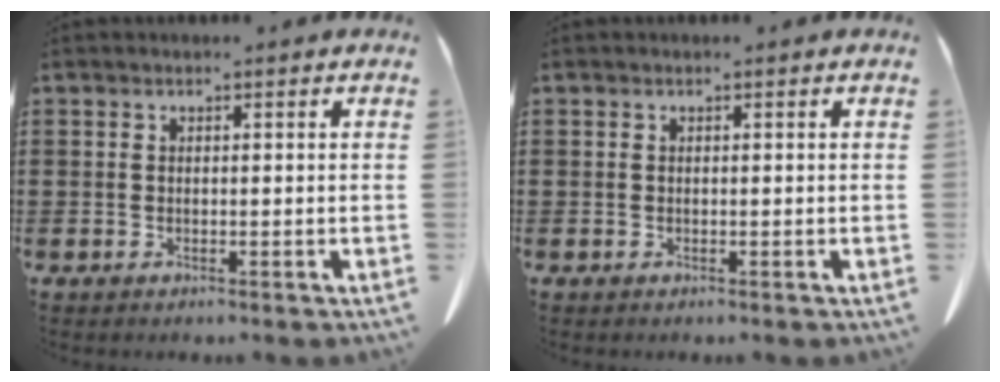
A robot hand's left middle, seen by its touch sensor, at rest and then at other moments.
{"total": 0.0}